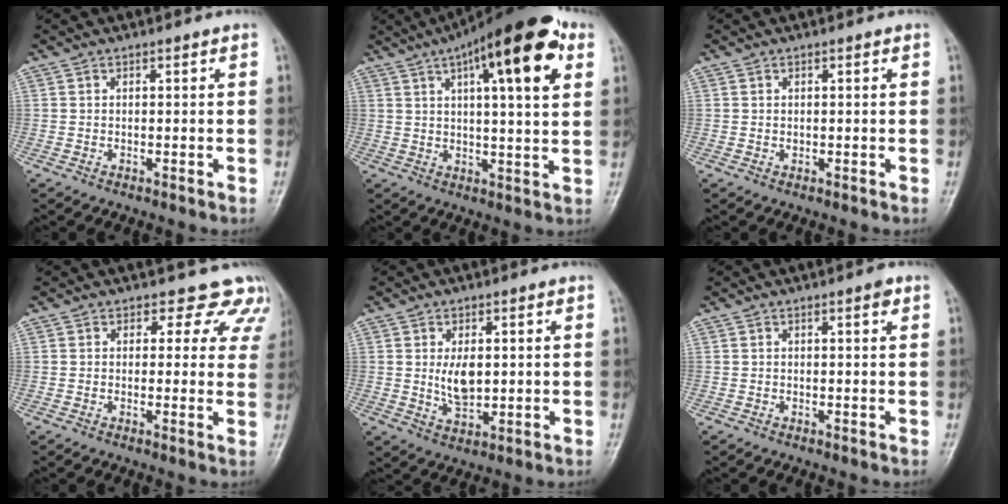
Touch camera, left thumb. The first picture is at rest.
{"total": 19.3, "force": [8.6, 5.7, 16.3], "torque": [-0.224, -0.005, 0.121]}
{"total": 0.6, "force": [0.1, 0.5, 0.3], "torque": [-0.002, 0.000, 0.000]}
{"total": 8.0, "force": [6.4, 4.7, 1.3], "torque": [0.040, -0.023, 0.043]}
{"total": 5.8, "force": [0.7, 3.4, 4.6], "torque": [-0.069, -0.012, 0.018]}
{"total": 1.1, "force": [0.6, 0.4, 0.9], "torque": [-0.011, 0.000, 0.005]}